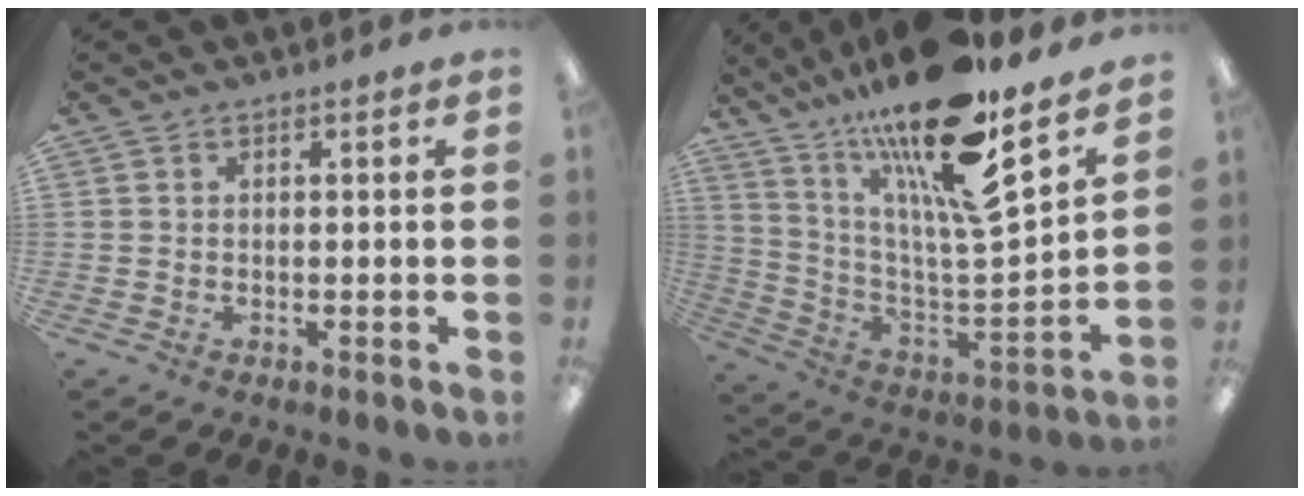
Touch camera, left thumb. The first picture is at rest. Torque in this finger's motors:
{"motor_torque": [1.80, 0.55, 2.53, -0.25, 0.40]}